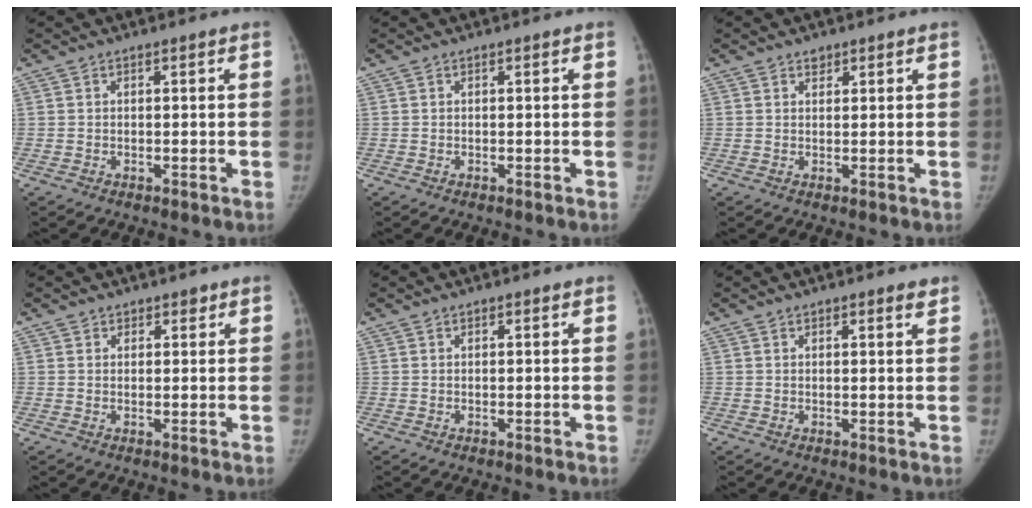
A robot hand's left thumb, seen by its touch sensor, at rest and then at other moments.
{"total": 0.0}
{"total": 1.5, "force": [1.0, 0.9, 0.5], "torque": [0.002, -0.006, 0.015]}
{"total": 1.9, "force": [1.4, 1.3, 0.3], "torque": [0.017, -0.007, 0.015]}
{"total": 0.7, "force": [0.5, 0.2, 0.4], "torque": [-0.003, -0.002, 0.008]}
{"total": 2.0, "force": [1.6, 0.5, 1.2], "torque": [-0.010, -0.008, 0.020]}